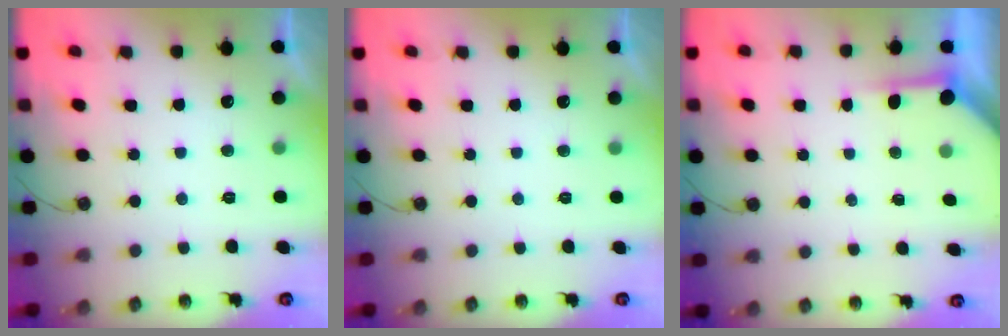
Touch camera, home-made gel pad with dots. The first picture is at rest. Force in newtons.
{"total": 0.0}
{"total": 3.5, "press": 3.4, "slide": 0.5}